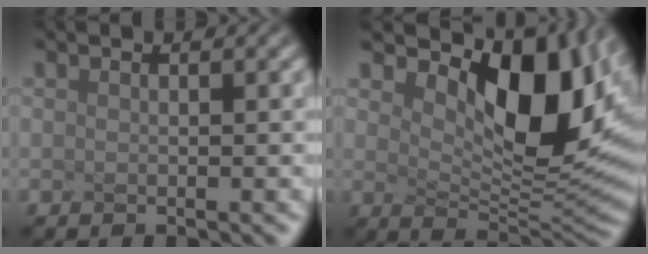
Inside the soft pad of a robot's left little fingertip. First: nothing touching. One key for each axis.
{"total": 8.9, "fx": 2.8, "fy": 4.2, "fz": 7.4, "tx": -0.128, "ty": -0.015, "tz": 0.079}